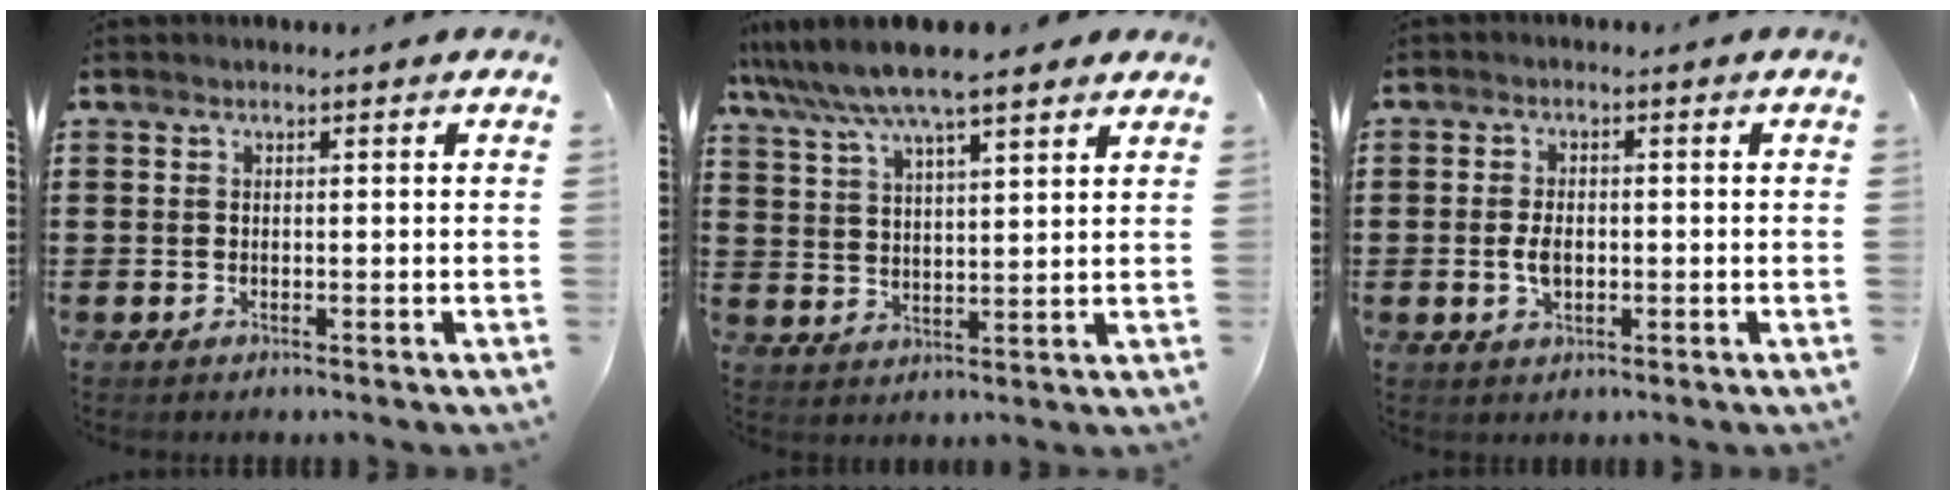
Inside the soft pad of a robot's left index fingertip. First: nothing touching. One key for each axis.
{"total": 7.9, "fx": 6.7, "fy": 1.0, "fz": 4.2, "tx": -0.104, "ty": -0.019, "tz": 0.116}
{"total": 3.2, "fx": -0.3, "fy": 1.8, "fz": 2.6, "tx": -0.066, "ty": -0.002, "tz": -0.011}